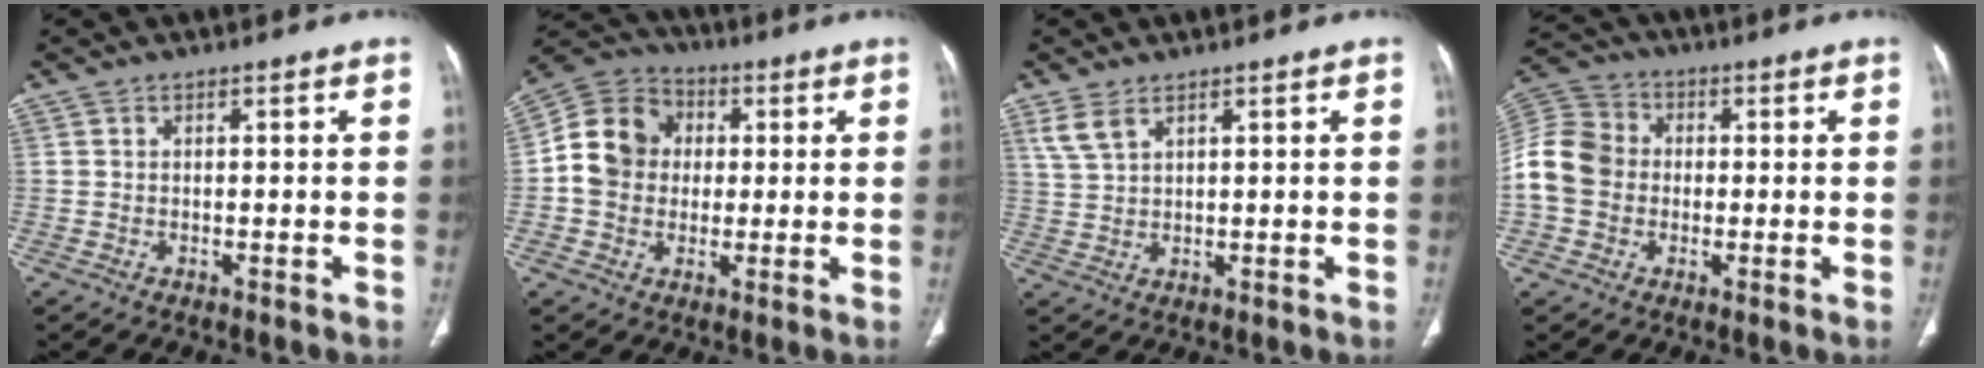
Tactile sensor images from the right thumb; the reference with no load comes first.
{"total": 12.1, "force": [0.6, 10.6, 5.6], "torque": [-0.080, 0.024, 0.001]}
{"total": 4.0, "force": [2.6, 1.9, 2.4], "torque": [-0.050, -0.003, 0.063]}
{"total": 10.8, "force": [-0.8, 9.2, 5.5], "torque": [-0.105, 0.033, -0.024]}